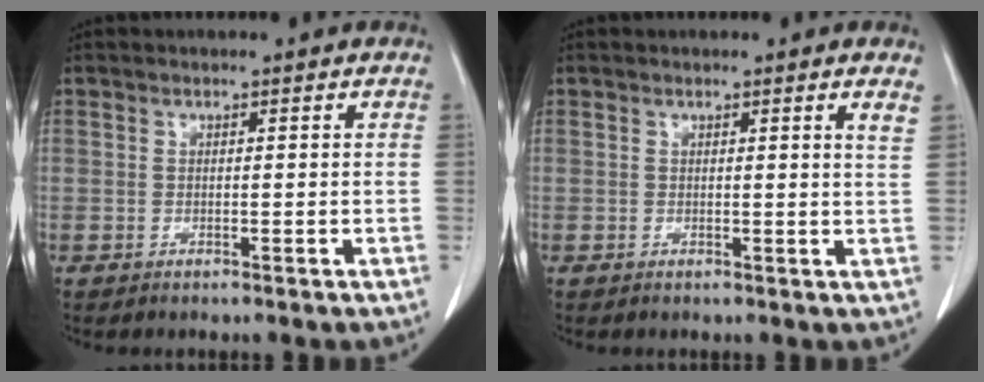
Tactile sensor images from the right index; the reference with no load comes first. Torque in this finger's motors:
{"motor_torque": [-0.14, 0.16, 0.00, 0.00]}